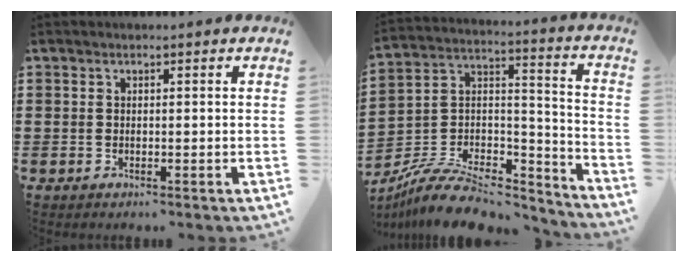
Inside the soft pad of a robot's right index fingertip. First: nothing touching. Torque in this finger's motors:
{"motor_torque": [-1.15, 0.99, -0.78, -0.21]}